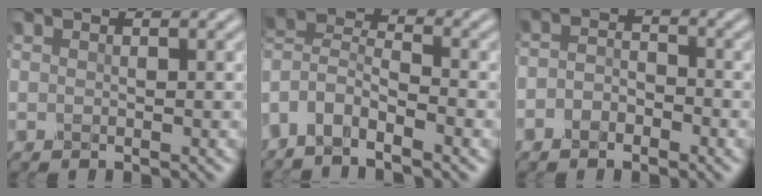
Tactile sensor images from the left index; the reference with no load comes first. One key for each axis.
{"total": 5.2, "fx": -3.5, "fy": 2.3, "fz": 3.0, "tx": -0.056, "ty": 0.003, "tz": -0.081}
{"total": 2.2, "fx": -1.2, "fy": 1.4, "fz": 1.2, "tx": -0.025, "ty": 0.003, "tz": -0.029}